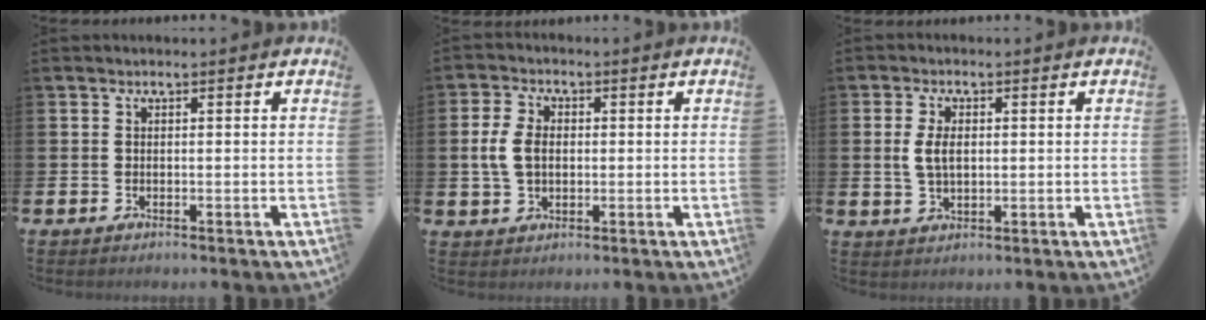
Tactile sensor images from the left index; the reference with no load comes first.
{"total": 4.8, "force": [0.4, 3.4, 3.4], "torque": [-0.062, 0.005, 0.001]}
{"total": 4.0, "force": [0.9, 2.3, 3.2], "torque": [-0.050, 0.003, 0.011]}